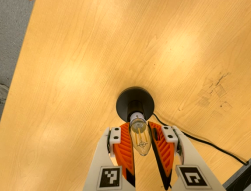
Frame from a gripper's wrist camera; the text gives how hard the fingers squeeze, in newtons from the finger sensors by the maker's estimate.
{"total": 14.7, "left": 14.7, "right": 14.6}